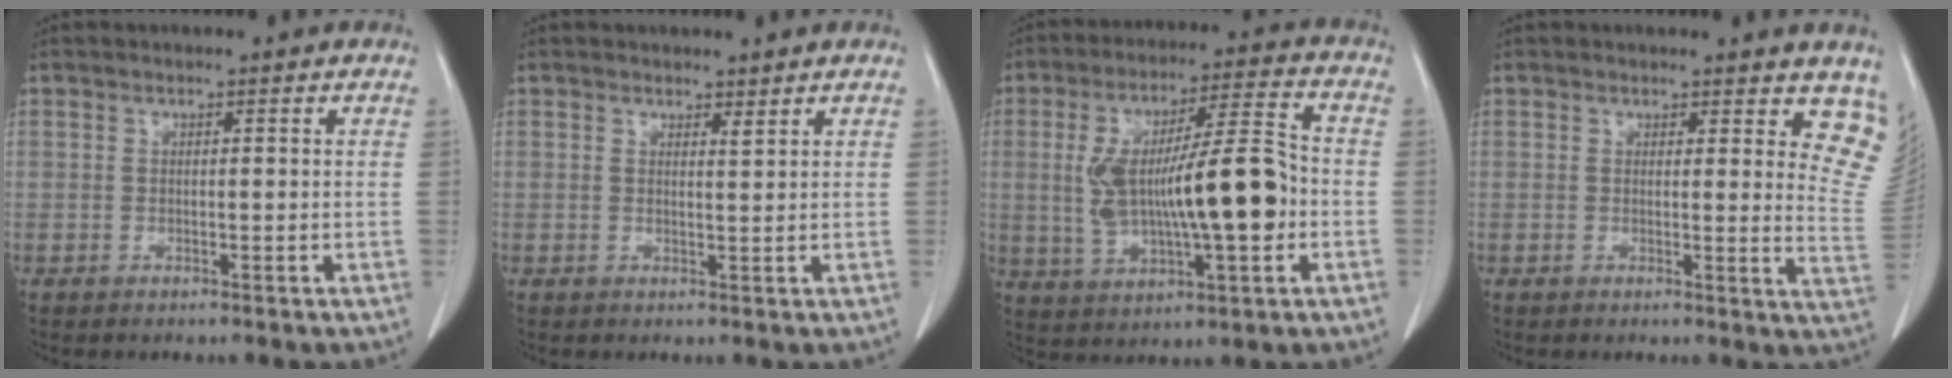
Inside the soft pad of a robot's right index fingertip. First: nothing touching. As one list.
[{"total": 0.9, "force": [0.9, 0.1, 0.4], "torque": [-0.008, -0.007, 0.015]}, {"total": 15.8, "force": [-1.1, 3.3, 15.4], "torque": [-0.284, 0.020, -0.009]}, {"total": 8.2, "force": [6.6, 2.5, 4.2], "torque": [-0.026, -0.032, 0.048]}]